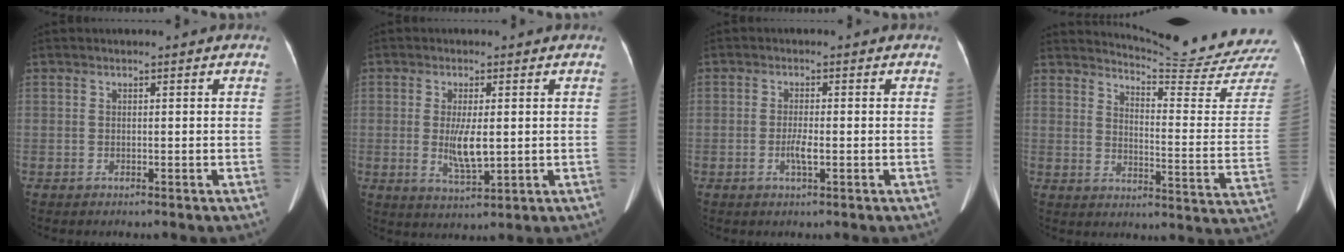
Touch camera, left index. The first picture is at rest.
{"total": 5.3, "force": [0.0, 1.3, 5.1], "torque": [-0.101, -0.014, 0.004]}
{"total": 2.3, "force": [-0.7, 0.3, 2.1], "torque": [-0.043, -0.003, -0.013]}
{"total": 19.2, "force": [18.6, -2.6, 3.7], "torque": [-0.065, -0.155, 0.218]}